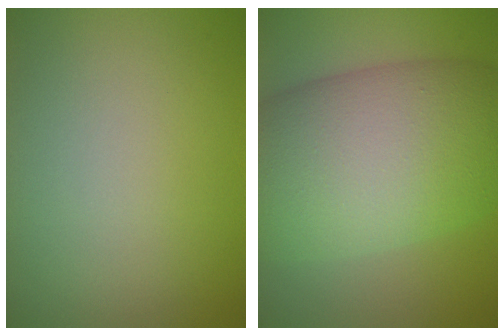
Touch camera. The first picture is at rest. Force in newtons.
{"total": 14.4, "press": 14.4, "slide": 0.3}